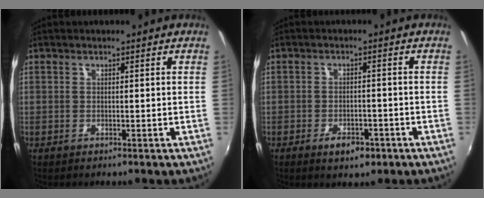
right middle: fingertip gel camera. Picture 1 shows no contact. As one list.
[{"total": 4.6, "force": [-2.7, 2.3, 2.8], "torque": [-0.063, -0.004, -0.041]}]